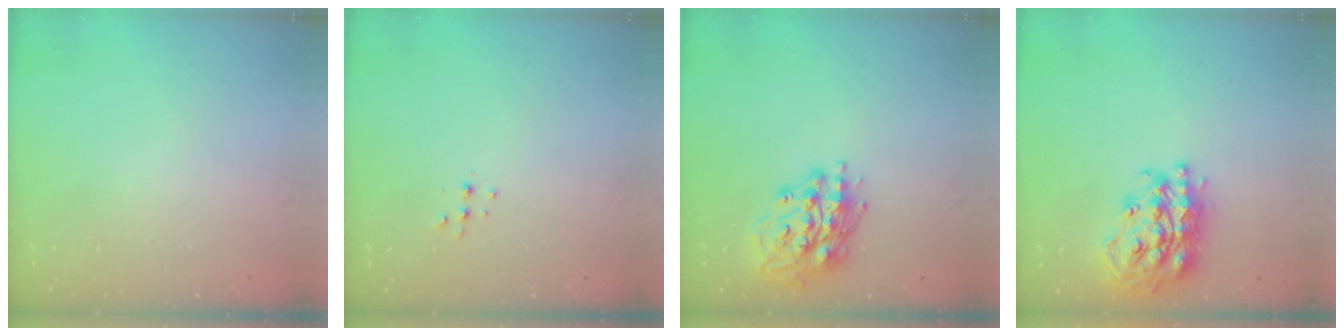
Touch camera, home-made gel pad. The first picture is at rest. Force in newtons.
{"total": 4.3, "press": 4.2, "slide": 0.8}
{"total": 16.0, "press": 16.0, "slide": 1.4}
{"total": 25.6, "press": 25.5, "slide": 2.2}